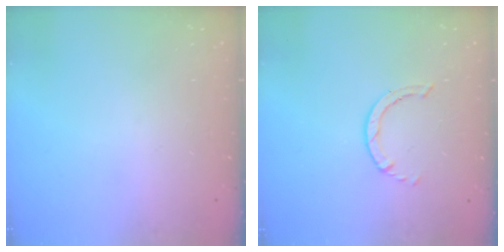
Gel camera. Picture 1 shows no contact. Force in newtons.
{"total": 0.6, "press": 0.6, "slide": 0.1}